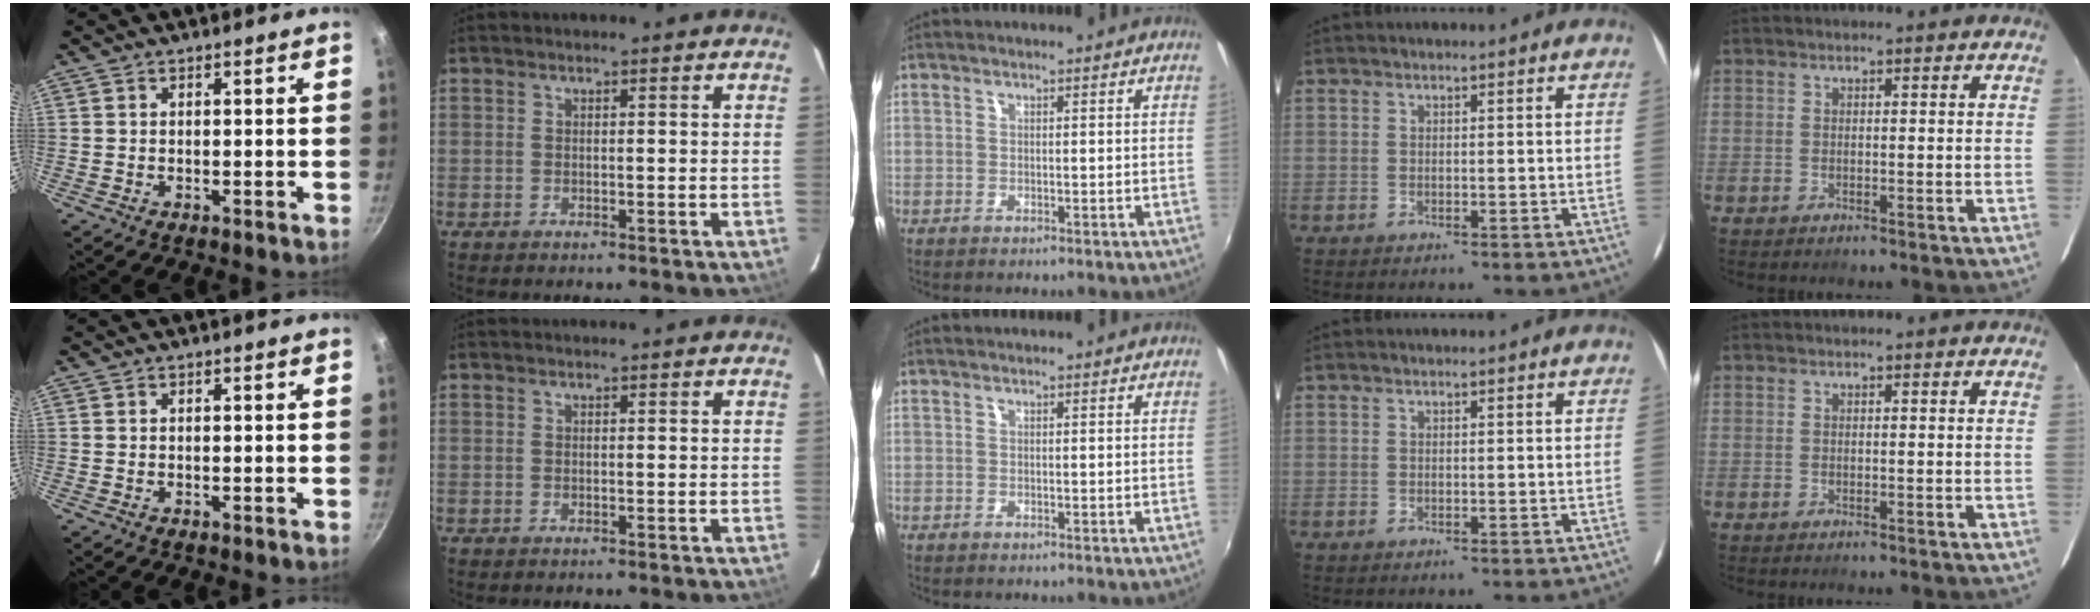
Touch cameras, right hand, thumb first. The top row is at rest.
{}